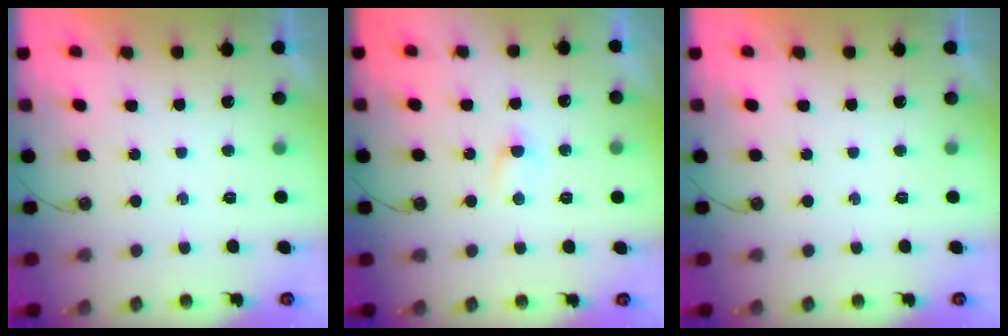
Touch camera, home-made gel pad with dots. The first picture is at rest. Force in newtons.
{"total": 2.7, "press": 2.7, "slide": 0.4}
{"total": 0.0}